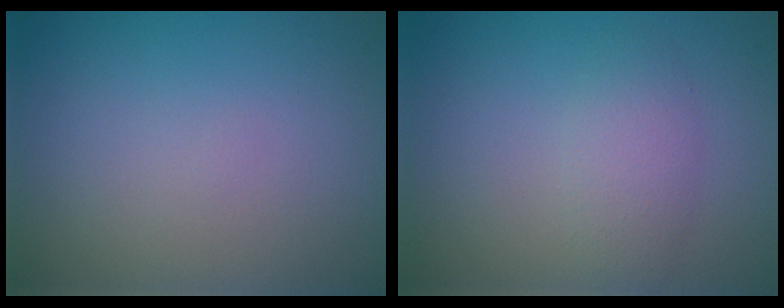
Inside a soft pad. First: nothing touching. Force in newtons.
{"total": 2.1, "press": 2.1, "slide": 0.1}